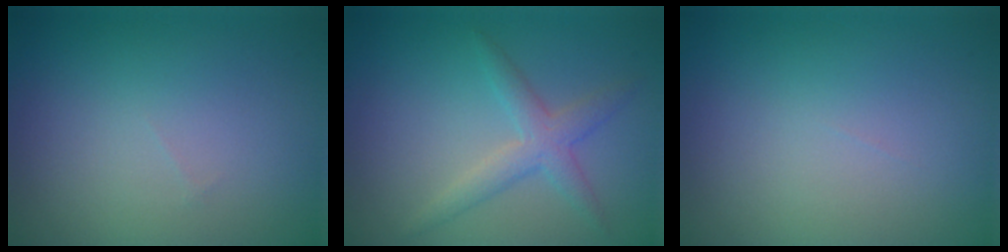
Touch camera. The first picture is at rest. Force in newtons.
{"total": 1.7, "press": 1.7, "slide": 0.2}
{"total": 0.0}